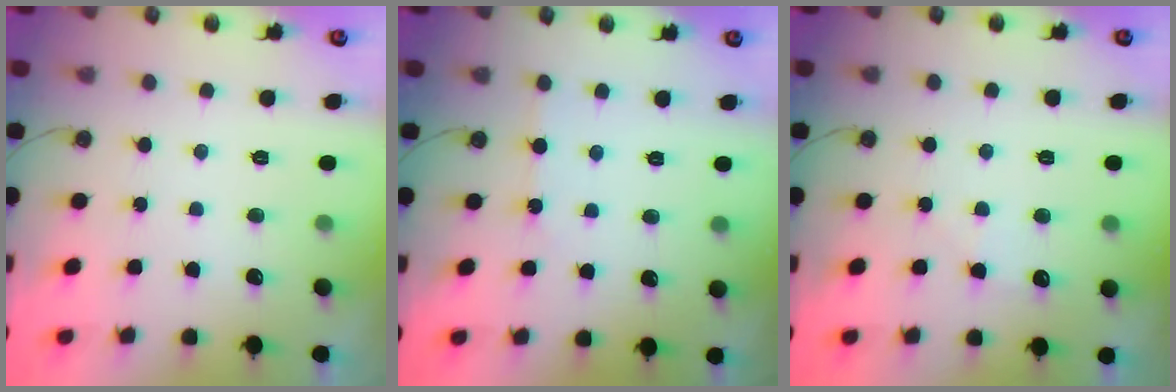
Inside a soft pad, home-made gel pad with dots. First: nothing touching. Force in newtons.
{"total": 2.8, "press": 2.8, "slide": 0.4}
{"total": 4.5, "press": 4.5, "slide": 0.6}